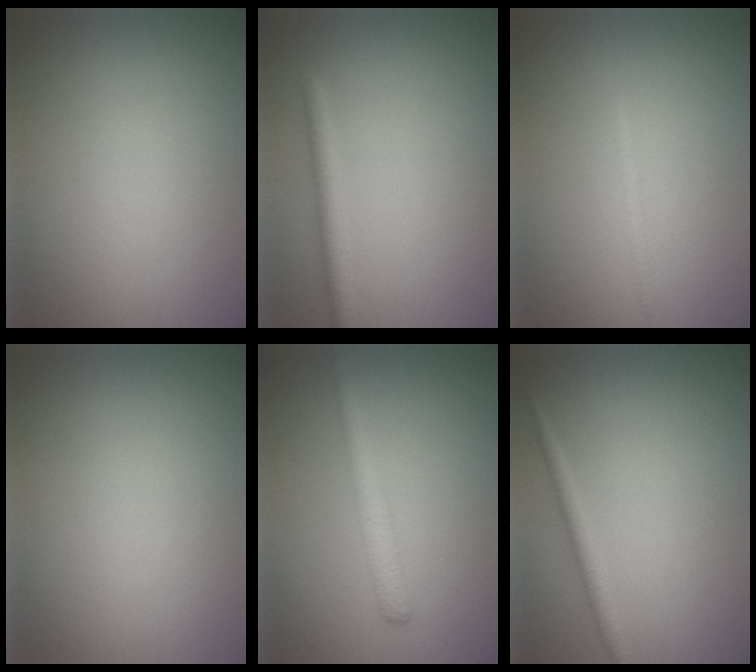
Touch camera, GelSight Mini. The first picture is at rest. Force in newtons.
{"total": 2.0, "press": 2.0, "slide": 0.1}
{"total": 0.7, "press": 0.7, "slide": 0.1}
{"total": 0.0}
{"total": 2.4, "press": 2.4, "slide": 0.2}
{"total": 1.5, "press": 1.5, "slide": 0.1}